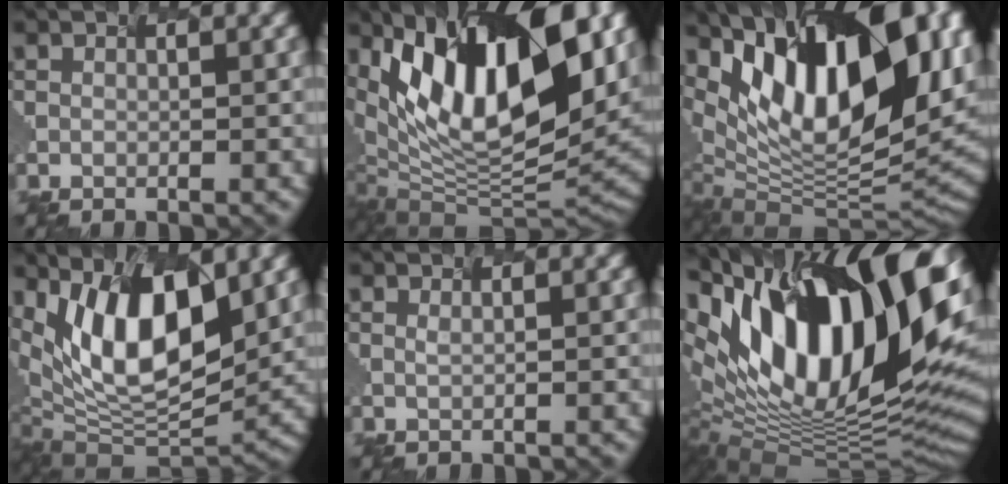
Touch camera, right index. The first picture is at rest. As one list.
[{"total": 14.6, "force": [5.6, 6.4, 11.9], "torque": [-0.221, 0.007, 0.099]}, {"total": 16.5, "force": [5.8, 8.0, 13.2], "torque": [-0.221, 0.025, 0.096]}, {"total": 11.4, "force": [3.4, 5.1, 9.6], "torque": [-0.171, -0.003, 0.066]}, {"total": 0.0}, {"total": 17.0, "force": [5.9, 7.5, 14.1], "torque": [-0.236, 0.023, 0.094]}]